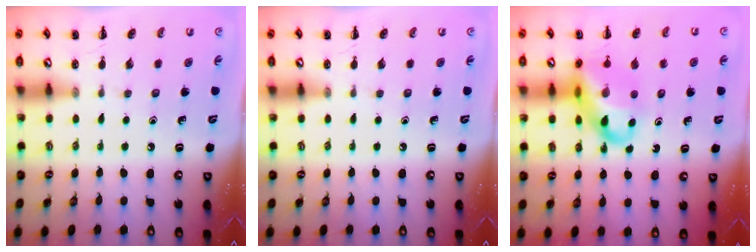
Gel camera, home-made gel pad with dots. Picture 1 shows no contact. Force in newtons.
{"total": 0.0}
{"total": 15.2, "press": 14.8, "slide": 3.4}